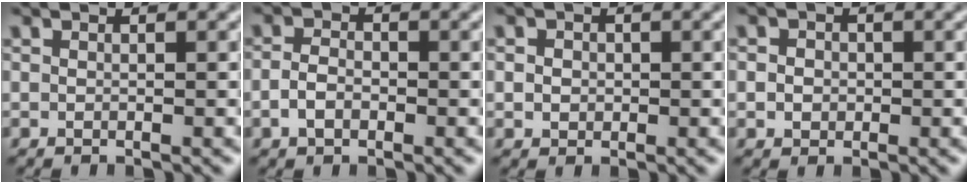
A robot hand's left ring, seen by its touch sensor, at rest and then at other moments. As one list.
[{"total": 2.0, "force": [-0.8, 1.4, 1.3], "torque": [-0.028, 0.001, -0.019]}, {"total": 1.6, "force": [0.2, 1.4, 0.7], "torque": [-0.007, 0.005, -0.001]}, {"total": 2.1, "force": [0.2, 1.8, 0.9], "torque": [-0.004, 0.010, -0.008]}]